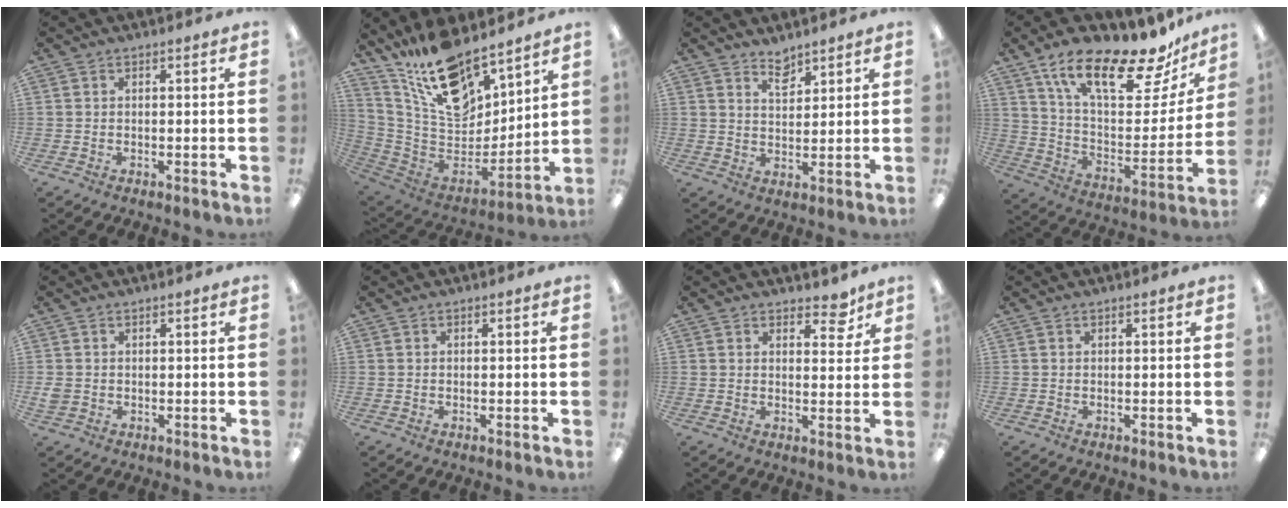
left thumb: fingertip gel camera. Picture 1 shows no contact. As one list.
[{"total": 19.2, "force": [15.0, 7.6, 9.4], "torque": [-0.176, -0.100, 0.271]}, {"total": 4.7, "force": [4.1, 1.9, 1.5], "torque": [-0.014, -0.027, 0.071]}, {"total": 21.1, "force": [15.4, 7.0, 12.6], "torque": [-0.203, -0.101, 0.260]}, {"total": 1.9, "force": [0.1, 1.7, 0.7], "torque": [-0.004, 0.000, -0.001]}, {"total": 0.0}, {"total": 6.2, "force": [4.8, 2.9, 2.8], "torque": [-0.018, -0.029, 0.078]}, {"total": 0.0}]